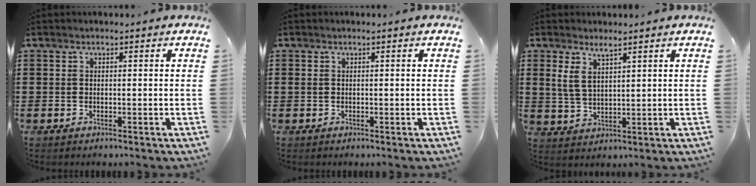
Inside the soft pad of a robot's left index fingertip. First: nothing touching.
{"total": 0.0}
{"total": 4.4, "force": [2.6, 1.8, 3.0], "torque": [-0.065, 0.005, 0.047]}